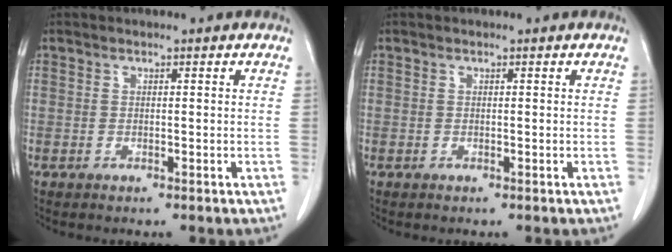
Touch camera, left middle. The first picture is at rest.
{"total": 0.0}